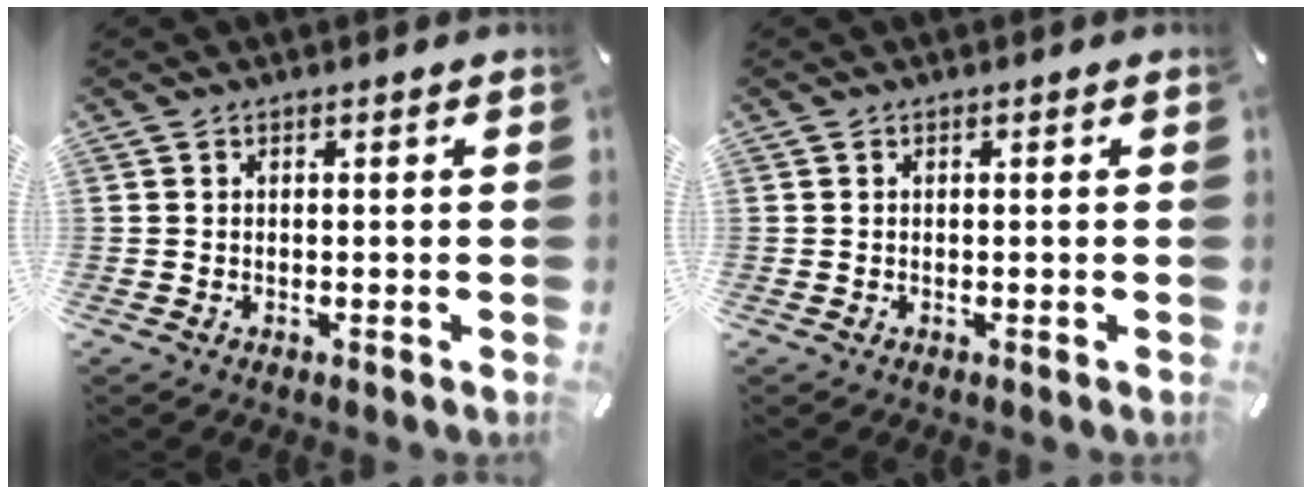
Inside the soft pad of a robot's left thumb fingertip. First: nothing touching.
{"total": 0.0}